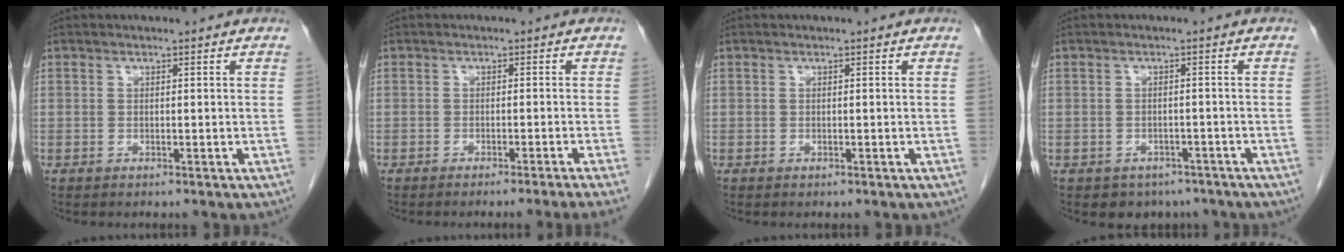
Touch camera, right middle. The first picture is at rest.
{"total": 4.8, "force": [-3.7, -1.7, 2.6], "torque": [-0.018, 0.001, -0.049]}
{"total": 0.0}
{"total": 4.5, "force": [-3.3, 3.0, 0.4], "torque": [-0.003, 0.011, -0.040]}